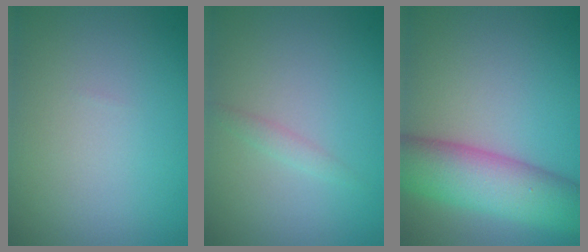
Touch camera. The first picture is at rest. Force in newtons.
{"total": 1.0, "press": 1.0, "slide": 0.1}
{"total": 8.5, "press": 8.5, "slide": 0.3}